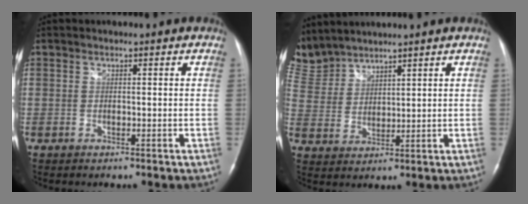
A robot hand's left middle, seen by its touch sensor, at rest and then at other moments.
{"total": 8.7, "force": [8.3, 2.5, 0.6], "torque": [-0.031, 0.011, 0.185]}